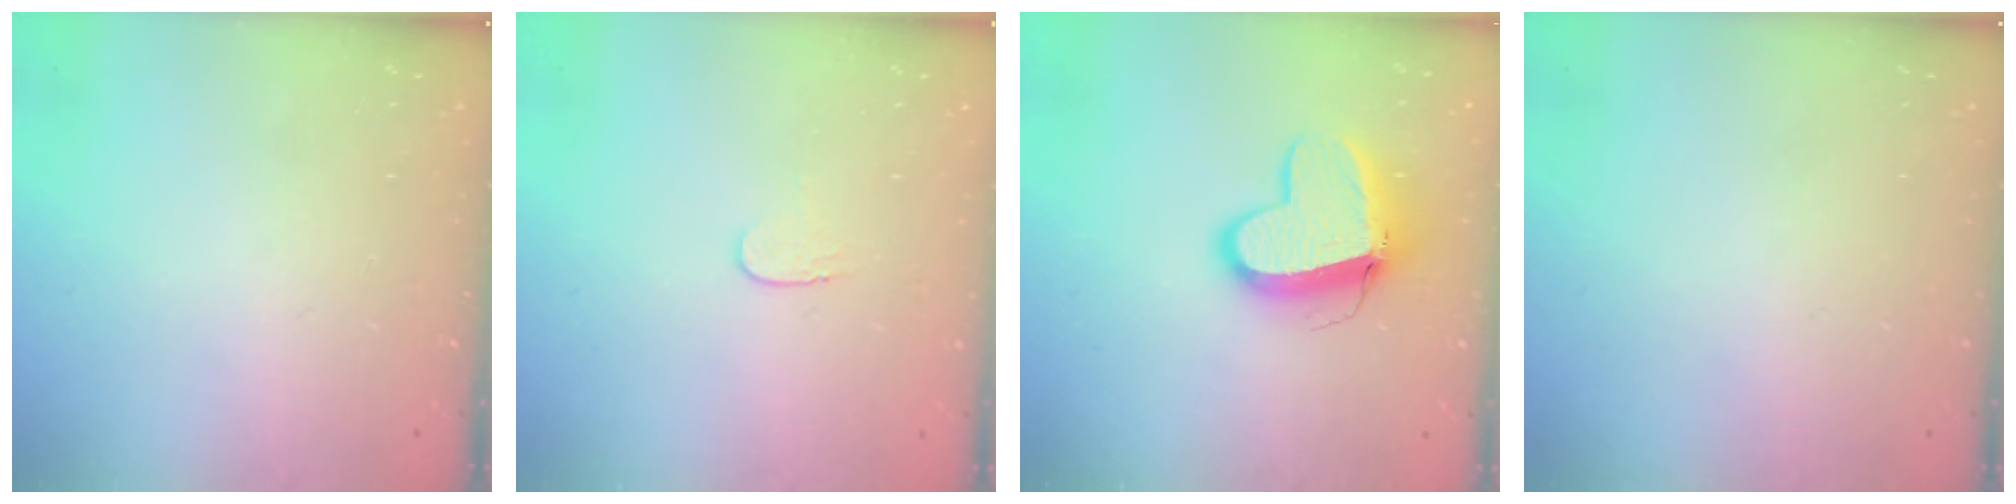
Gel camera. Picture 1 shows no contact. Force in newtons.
{"total": 3.5, "press": 3.5, "slide": 0.4}
{"total": 11.7, "press": 11.6, "slide": 1.3}
{"total": 0.6, "press": 0.6, "slide": 0.2}